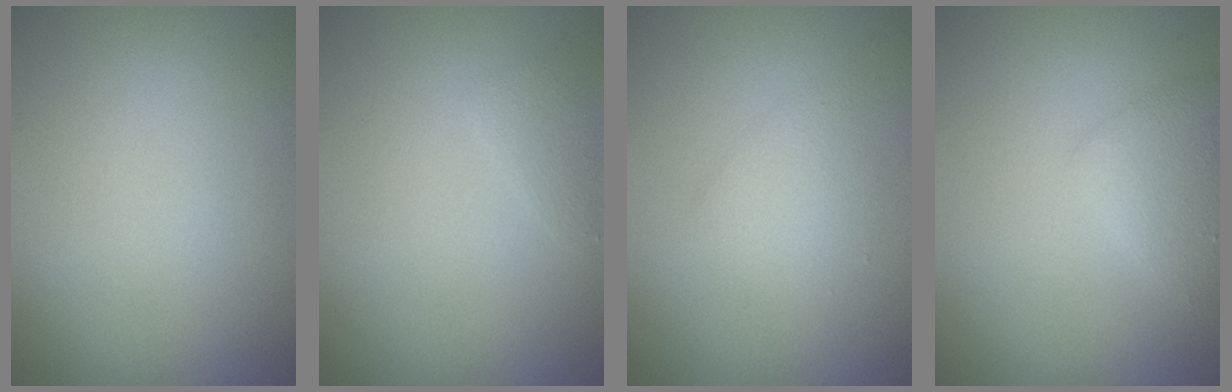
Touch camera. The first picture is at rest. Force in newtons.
{"total": 1.1, "press": 1.1, "slide": 0.1}
{"total": 1.9, "press": 1.9, "slide": 0.2}
{"total": 2.5, "press": 2.5, "slide": 0.1}